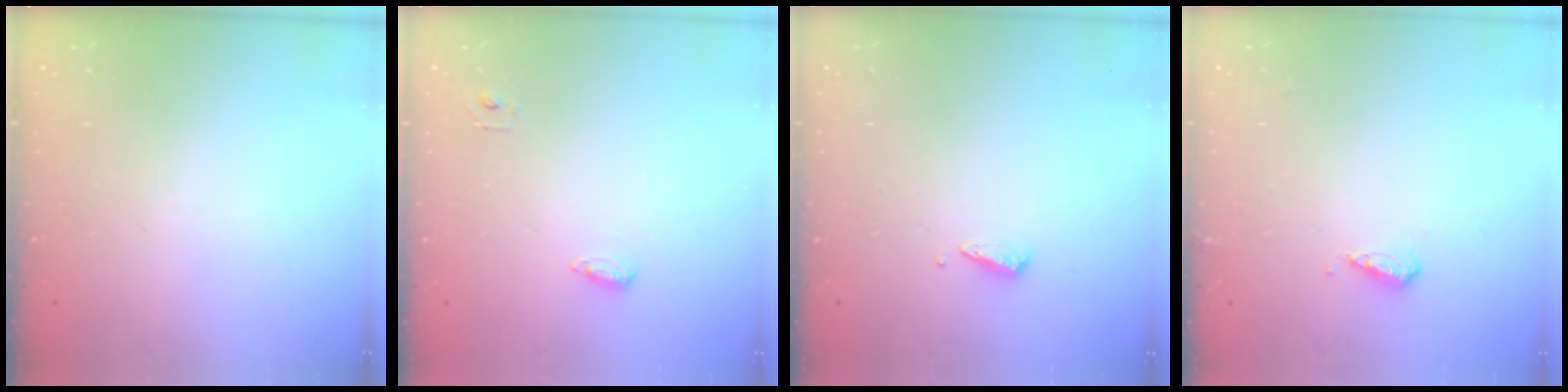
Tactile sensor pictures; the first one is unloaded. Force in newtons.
{"total": 5.4, "press": 5.3, "slide": 1.2}
{"total": 2.9, "press": 2.9, "slide": 0.4}
{"total": 3.7, "press": 3.6, "slide": 1.0}